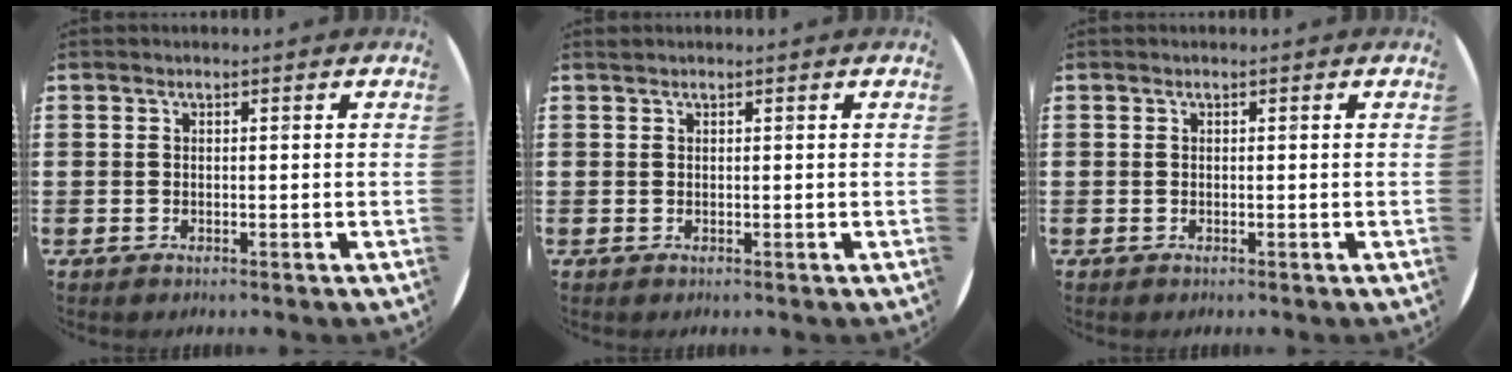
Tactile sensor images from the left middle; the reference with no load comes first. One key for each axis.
{"total": 0.0}
{"total": 0.0}